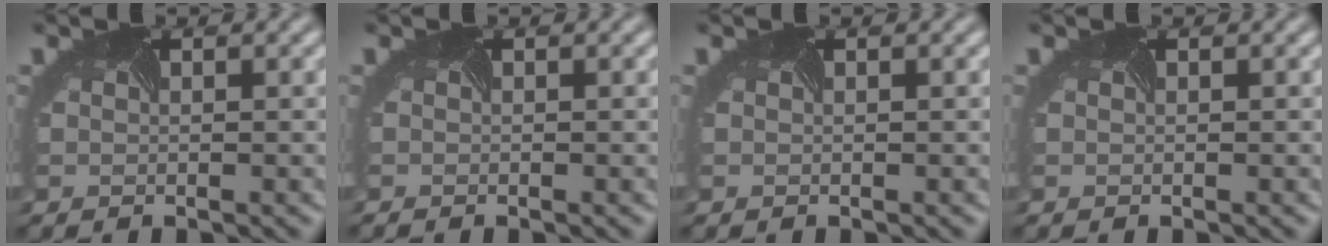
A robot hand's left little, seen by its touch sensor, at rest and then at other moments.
{"total": 0.6, "force": [-0.6, -0.1, -0.1], "torque": [0.001, -0.007, -0.007]}
{"total": 0.0}
{"total": 0.0}